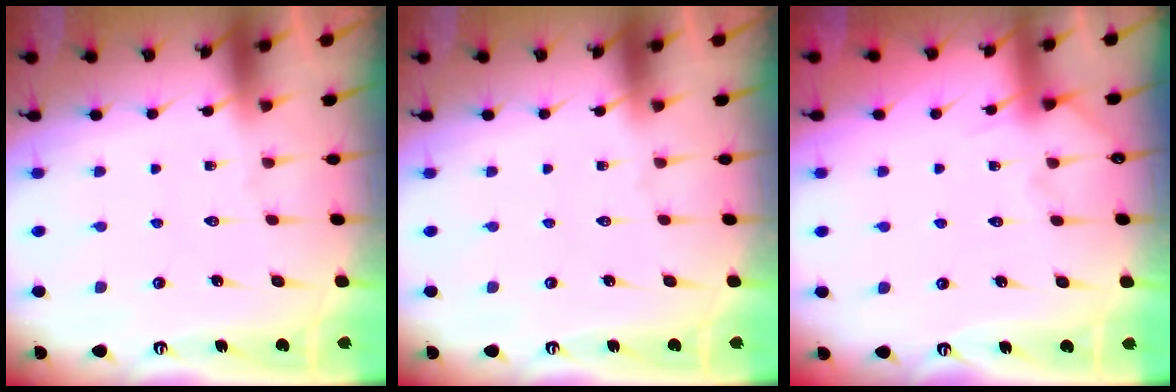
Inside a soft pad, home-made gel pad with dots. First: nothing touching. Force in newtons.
{"total": 0.0}
{"total": 3.5, "press": 3.4, "slide": 0.4}